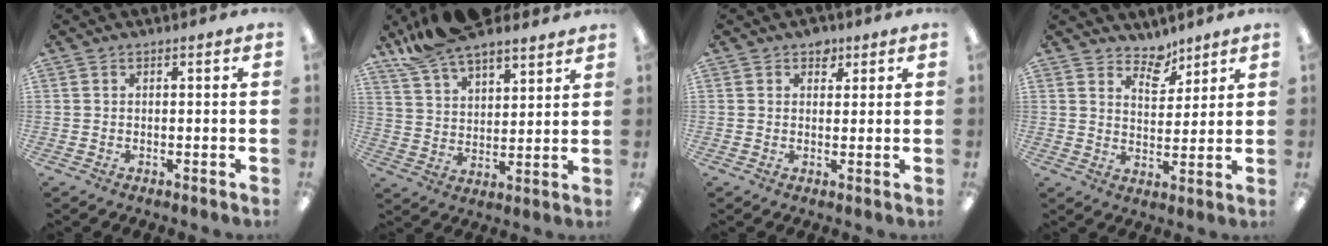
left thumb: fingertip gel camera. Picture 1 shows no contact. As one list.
[{"total": 12.9, "force": [11.1, 4.0, 5.1], "torque": [-0.117, -0.057, 0.207]}, {"total": 3.2, "force": [2.2, 2.2, 0.9], "torque": [0.002, -0.005, 0.036]}, {"total": 6.4, "force": [5.5, 3.0, 1.5], "torque": [-0.016, -0.038, 0.098]}]